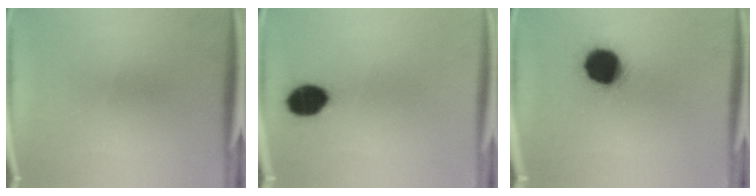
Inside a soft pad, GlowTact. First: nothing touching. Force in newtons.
{"total": 8.4}
{"total": 15.6}